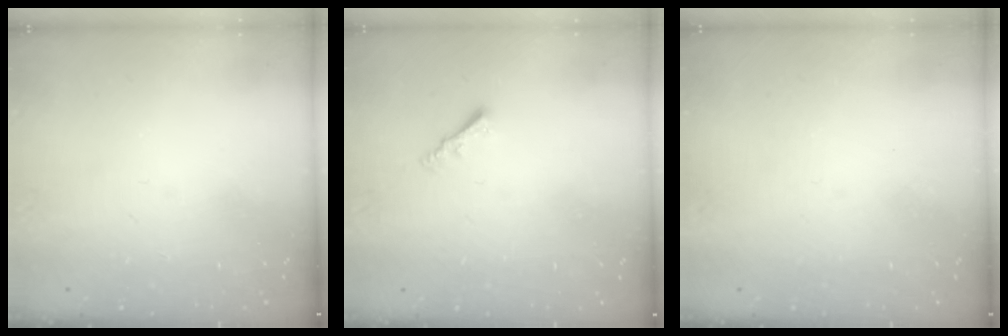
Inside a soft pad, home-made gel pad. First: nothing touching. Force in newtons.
{"total": 2.0, "press": 2.0, "slide": 0.3}
{"total": 0.8, "press": 0.7, "slide": 0.3}